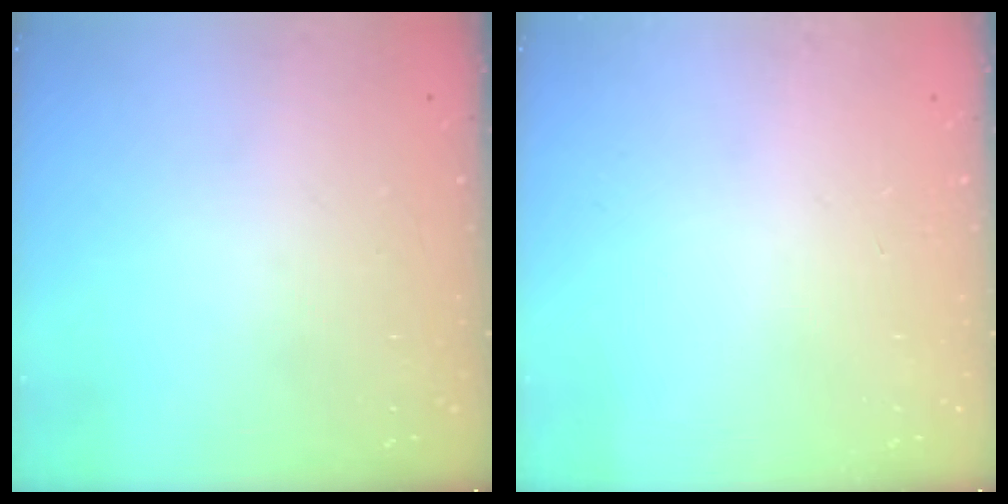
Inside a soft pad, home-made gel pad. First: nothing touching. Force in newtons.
{"total": 0.0}